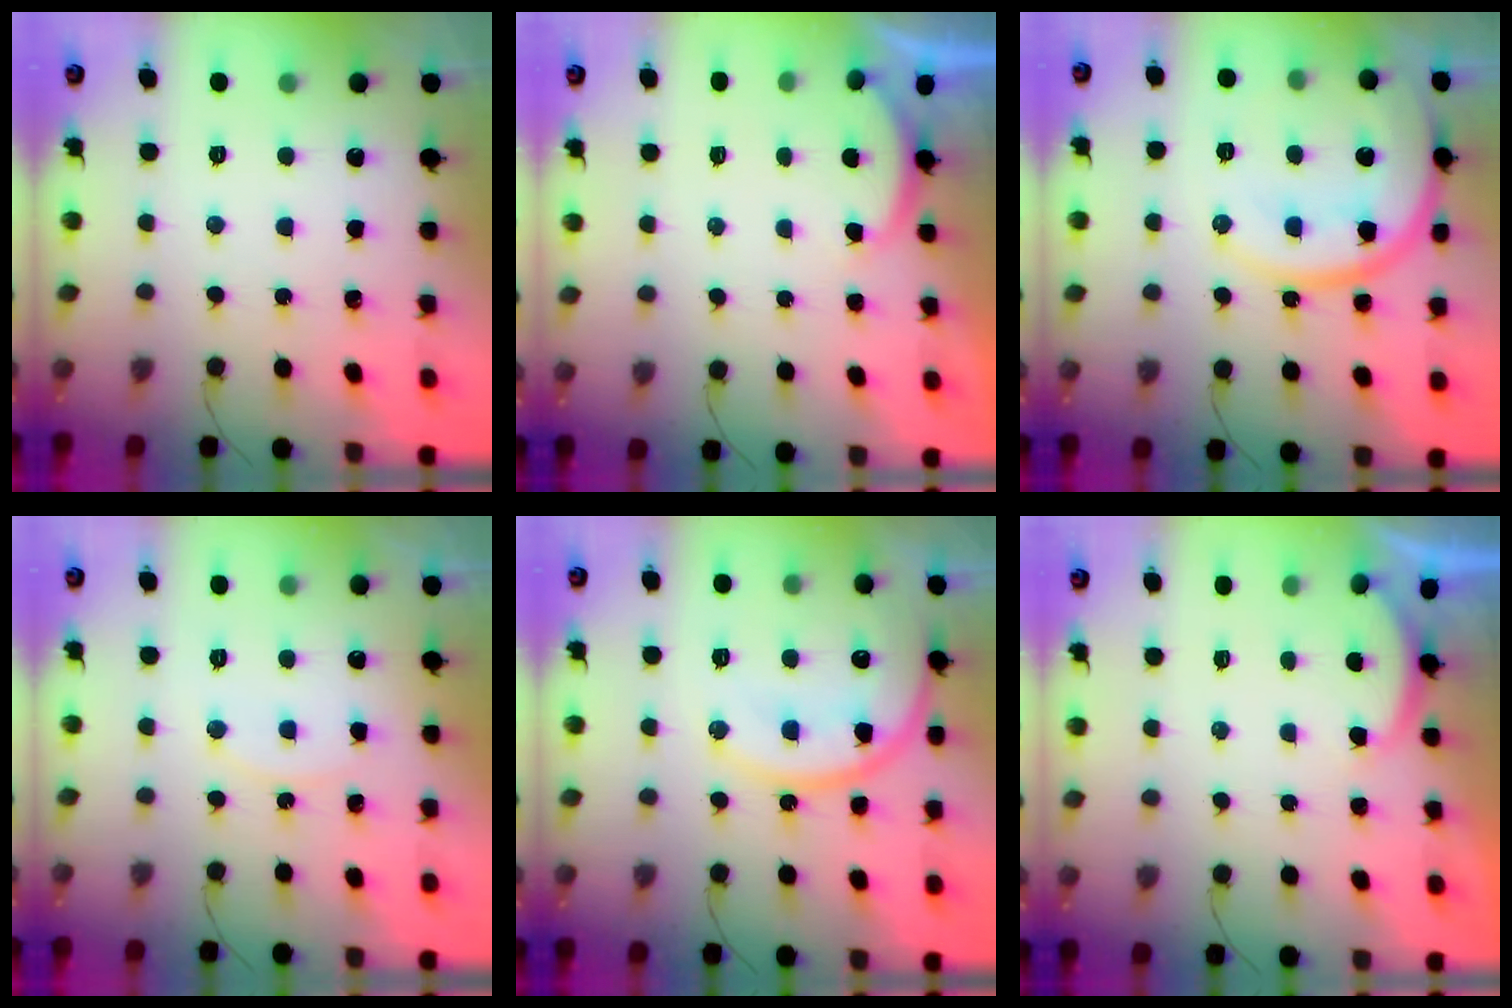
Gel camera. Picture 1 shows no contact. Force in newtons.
{"total": 1.7, "press": 1.6, "slide": 0.6}
{"total": 17.0, "press": 16.8, "slide": 2.1}
{"total": 6.0, "press": 6.0, "slide": 0.5}
{"total": 15.7, "press": 15.7, "slide": 1.4}
{"total": 1.7, "press": 1.6, "slide": 0.6}